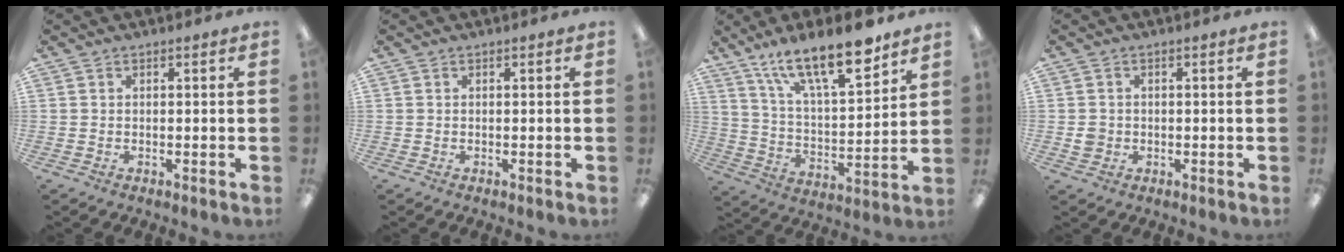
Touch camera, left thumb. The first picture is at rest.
{"total": 0.0}
{"total": 18.8, "force": [14.1, 5.5, 11.1], "torque": [-0.180, -0.084, 0.236]}
{"total": 2.5, "force": [-0.3, 2.4, 0.7], "torque": [-0.005, 0.001, -0.009]}